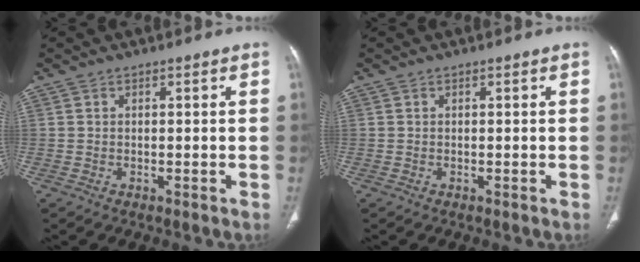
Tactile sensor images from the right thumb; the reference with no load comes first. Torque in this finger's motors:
{"motor_torque": [0.37, 0.63, 0.18, -0.04, -0.01]}